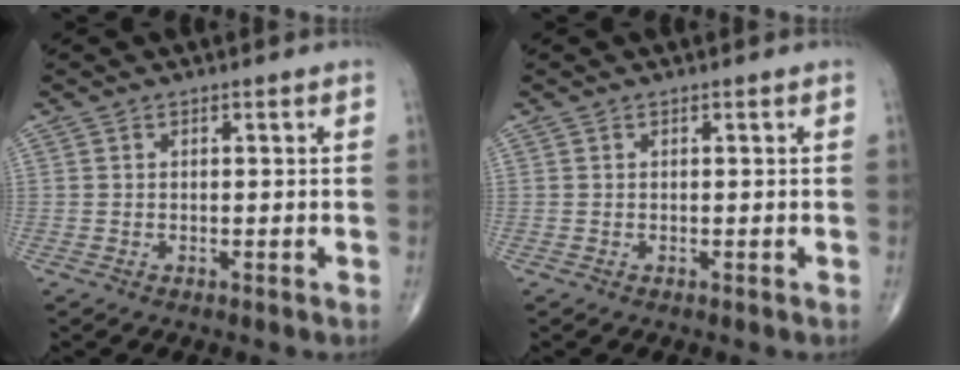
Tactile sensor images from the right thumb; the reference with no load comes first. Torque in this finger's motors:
{"motor_torque": [0.00, 0.00, 0.00, 0.00, 0.02]}